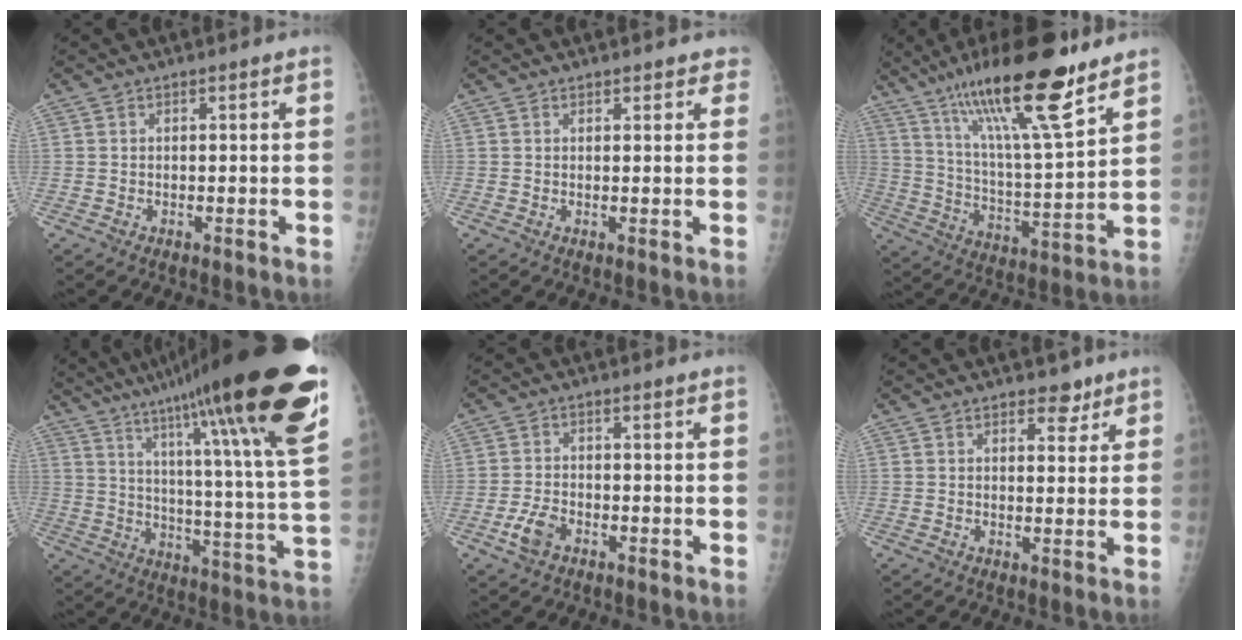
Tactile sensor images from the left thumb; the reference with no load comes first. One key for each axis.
{"total": 2.6, "fx": 2.2, "fy": 1.3, "fz": 0.4, "tx": 0.029, "ty": -0.006, "tz": 0.015}
{"total": 22.2, "fx": 14.9, "fy": 4.1, "fz": 15.9, "tx": -0.261, "ty": -0.059, "tz": 0.257}
{"total": 31.8, "fx": 20.5, "fy": 2.7, "fz": 24.1, "tx": -0.318, "ty": -0.072, "tz": 0.302}
{"total": 4.4, "fx": -2.2, "fy": 2.6, "fz": 2.7, "tx": -0.057, "ty": 0.010, "tz": -0.042}
{"total": 3.7, "fx": 2.6, "fy": 2.0, "fz": 1.6, "tx": 0.000, "ty": -0.014, "tz": 0.035}